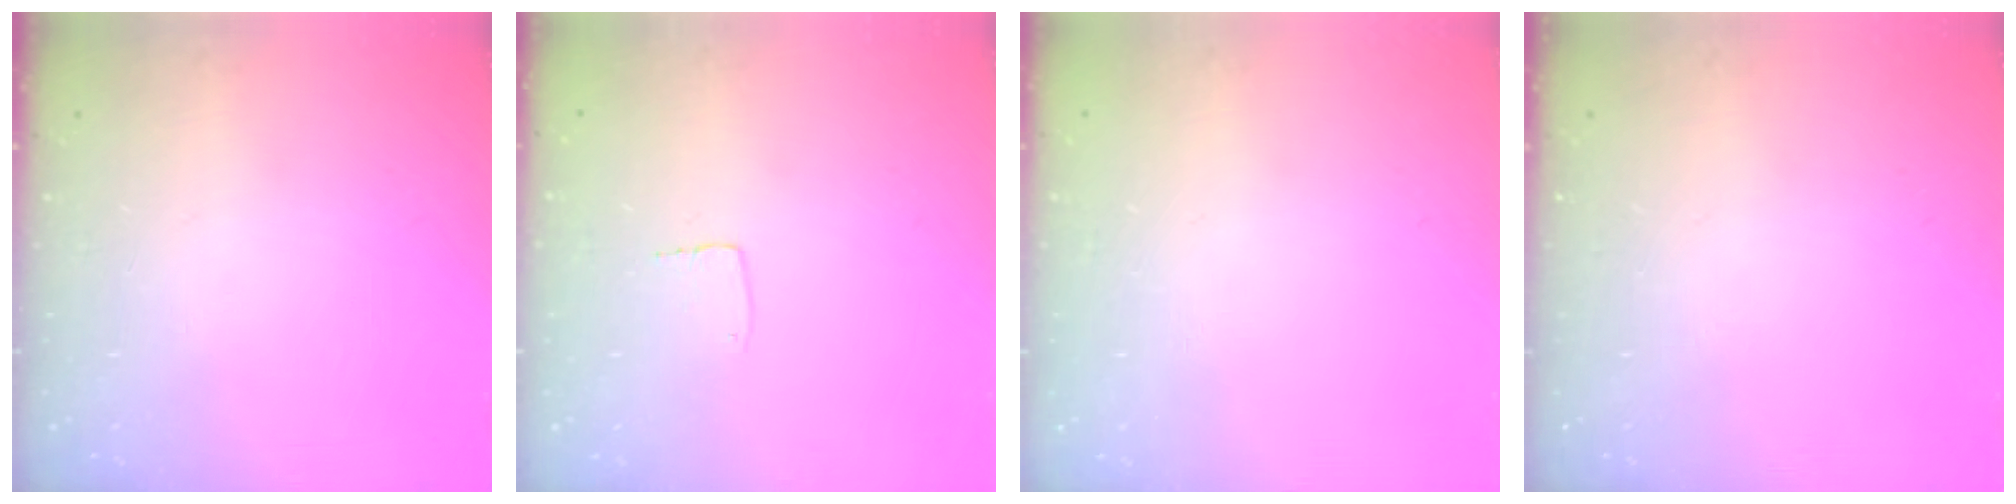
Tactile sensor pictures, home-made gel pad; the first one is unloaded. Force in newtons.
{"total": 2.7, "press": 2.7, "slide": 0.1}
{"total": 0.0}
{"total": 0.0}